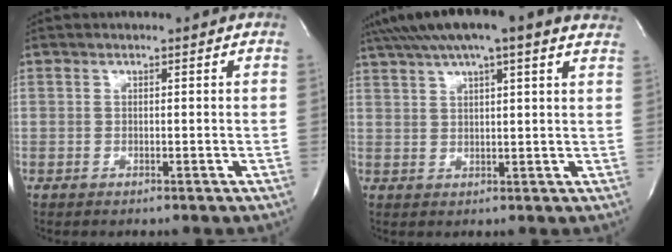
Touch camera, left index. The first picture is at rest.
{"total": 16.0, "force": [12.5, 2.1, 9.9], "torque": [-0.168, 0.053, 0.166]}